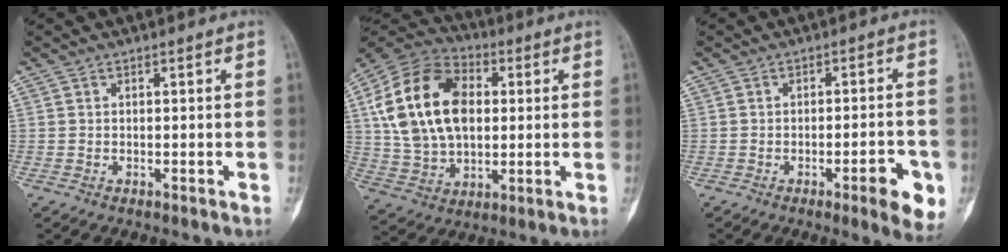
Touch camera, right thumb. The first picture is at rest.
{"total": 21.5, "force": [3.5, 14.3, 15.6], "torque": [-0.272, 0.017, 0.064]}
{"total": 8.3, "force": [-3.5, 2.1, 7.2], "torque": [-0.079, 0.012, -0.041]}